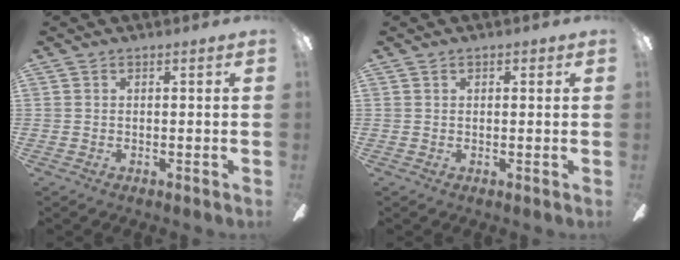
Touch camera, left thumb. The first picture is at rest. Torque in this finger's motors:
{"motor_torque": [0.00, -0.13, -0.08, 0.19, -0.02]}